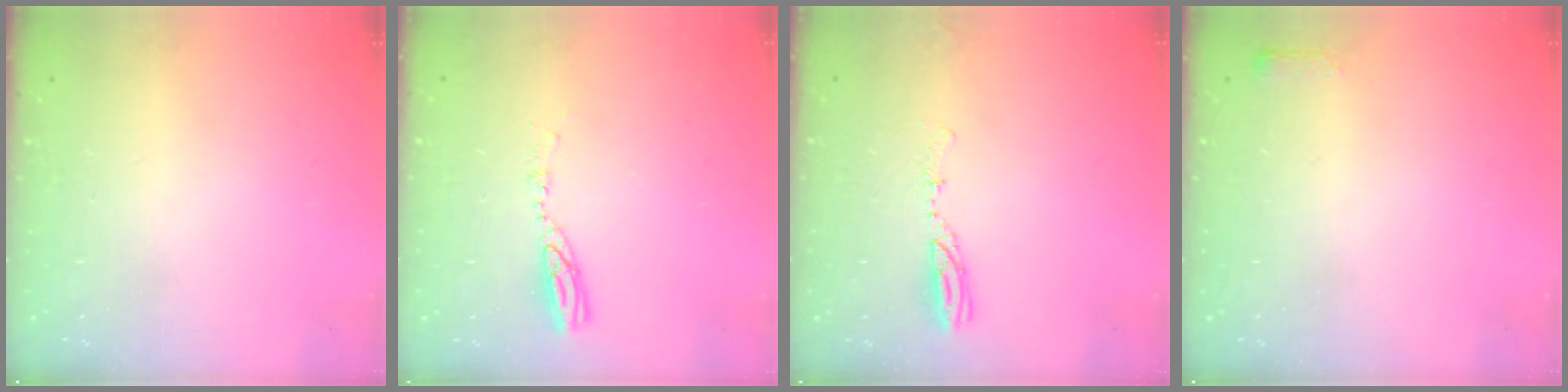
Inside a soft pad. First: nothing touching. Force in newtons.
{"total": 4.7, "press": 4.6, "slide": 0.5}
{"total": 4.8, "press": 4.7, "slide": 1.0}
{"total": 2.4, "press": 2.4, "slide": 0.4}